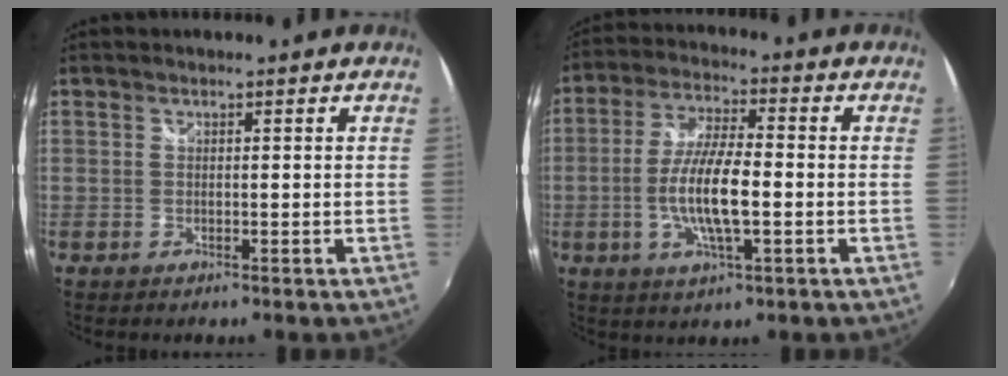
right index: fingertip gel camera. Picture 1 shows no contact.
{"total": 10.8, "force": [-2.3, 2.4, 10.3], "torque": [-0.205, -0.001, -0.045]}